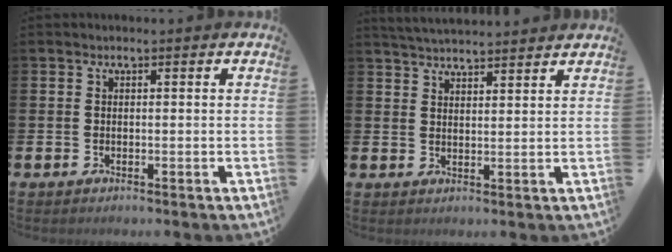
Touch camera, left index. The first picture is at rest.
{"total": 3.8, "force": [3.8, 0.0, 0.1], "torque": [-0.020, -0.016, 0.072]}